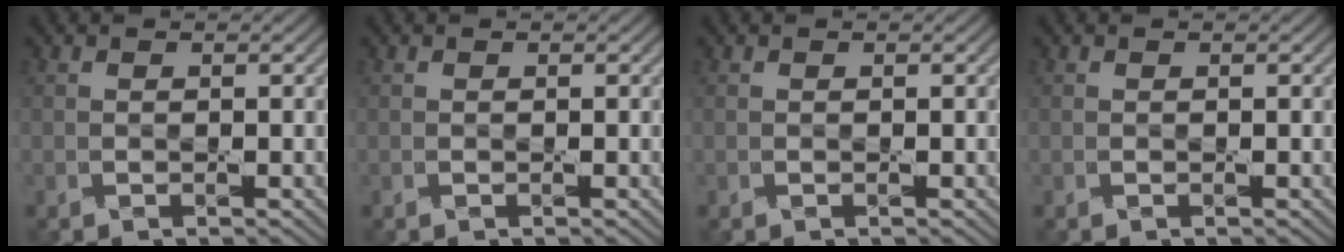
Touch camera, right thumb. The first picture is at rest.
{"total": 0.0}
{"total": 0.0}
{"total": 0.0}